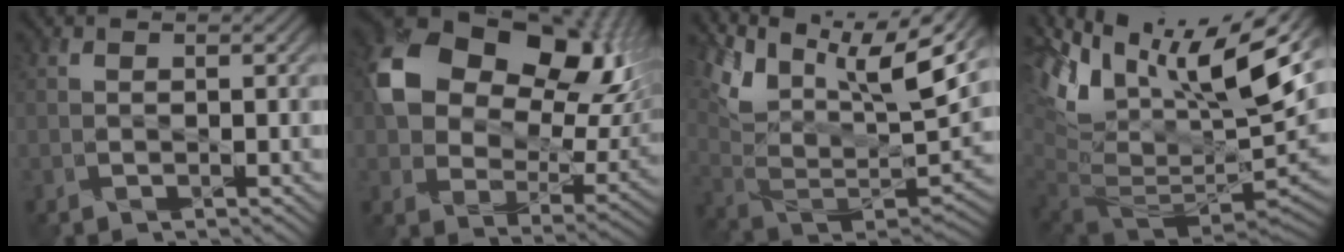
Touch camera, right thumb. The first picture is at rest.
{"total": 17.6, "force": [6.1, 12.0, 11.3], "torque": [-0.218, 0.002, 0.123]}
{"total": 15.2, "force": [7.7, 6.7, 11.2], "torque": [-0.252, 0.014, 0.142]}
{"total": 18.4, "force": [6.9, 8.6, 14.8], "torque": [-0.273, 0.006, 0.140]}